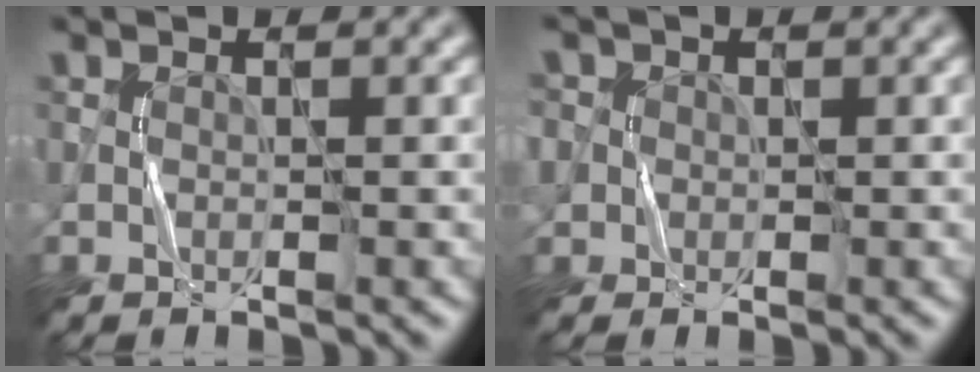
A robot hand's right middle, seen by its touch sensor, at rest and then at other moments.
{"total": 3.4, "force": [1.1, 3.1, 0.9], "torque": [-0.012, 0.014, 0.004]}